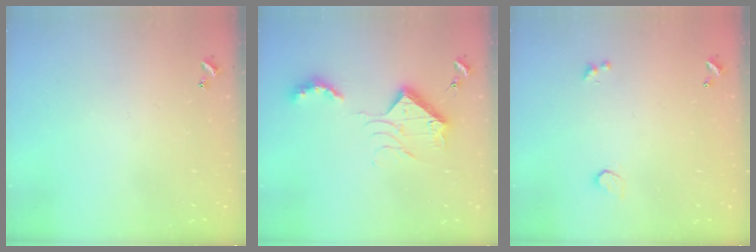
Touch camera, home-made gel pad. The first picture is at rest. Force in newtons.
{"total": 13.3, "press": 13.3, "slide": 0.4}
{"total": 1.0, "press": 0.7, "slide": 0.7}